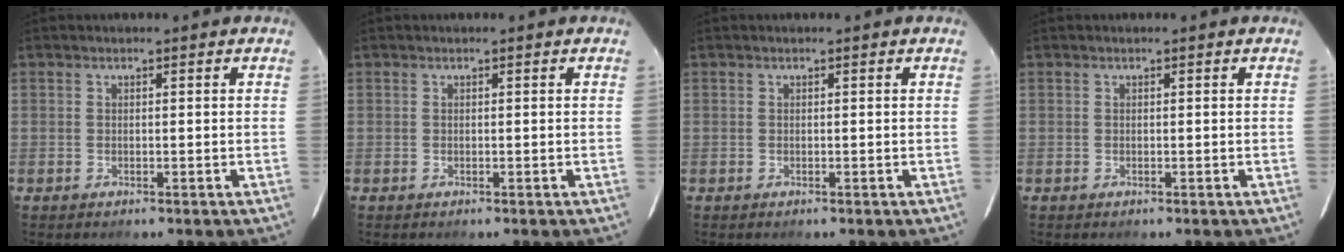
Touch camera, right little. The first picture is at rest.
{"total": 0.0}
{"total": 0.0}
{"total": 0.0}